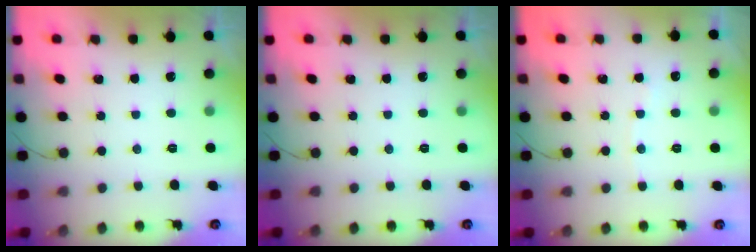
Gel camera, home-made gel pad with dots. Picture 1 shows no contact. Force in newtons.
{"total": 0.0}
{"total": 3.2, "press": 3.1, "slide": 0.5}